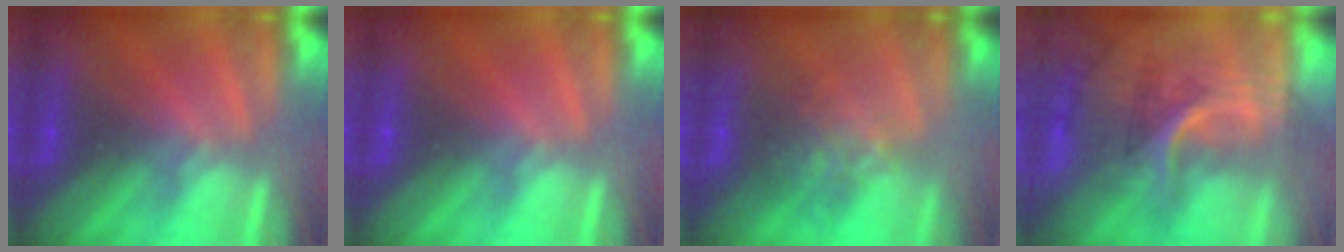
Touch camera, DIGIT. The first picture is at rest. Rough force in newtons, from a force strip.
{"total": 0.0}
{"total": 4.5}
{"total": 2.9}